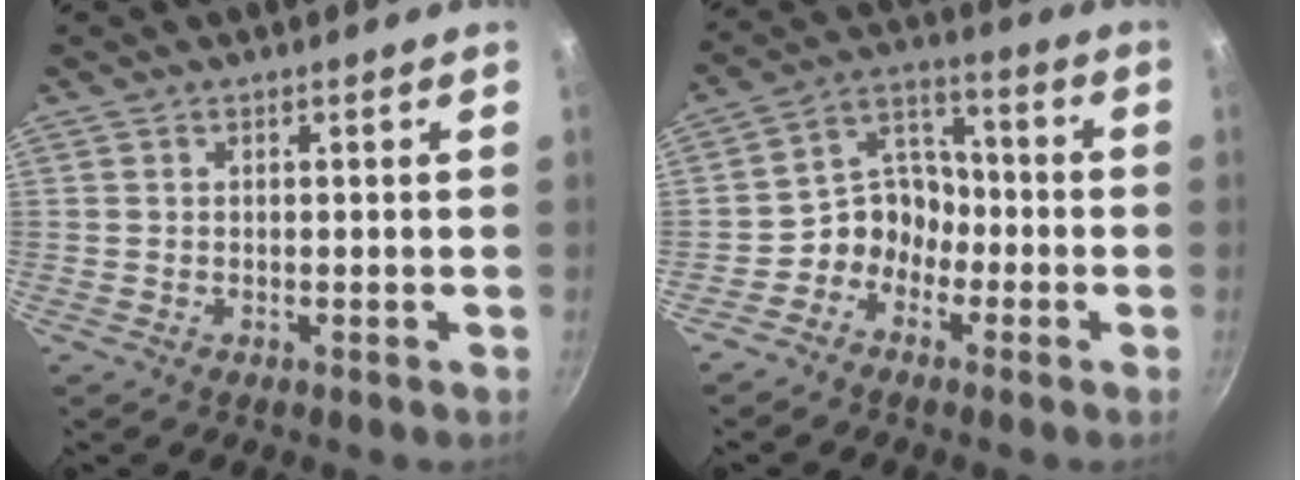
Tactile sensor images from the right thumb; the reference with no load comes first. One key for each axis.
{"total": 8.9, "fx": -3.6, "fy": 7.3, "fz": 3.5, "tx": -0.025, "ty": 0.058, "tz": -0.078}